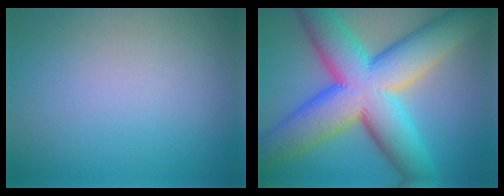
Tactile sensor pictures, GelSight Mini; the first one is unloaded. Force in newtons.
{"total": 14.9, "press": 14.9, "slide": 0.8}